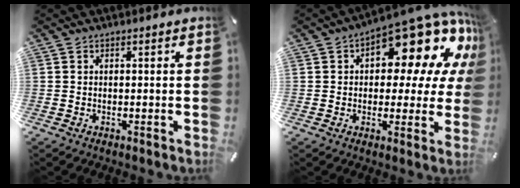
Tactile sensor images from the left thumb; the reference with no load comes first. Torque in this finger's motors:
{"motor_torque": [0.60, 1.02, 1.91, -0.86, 0.15]}